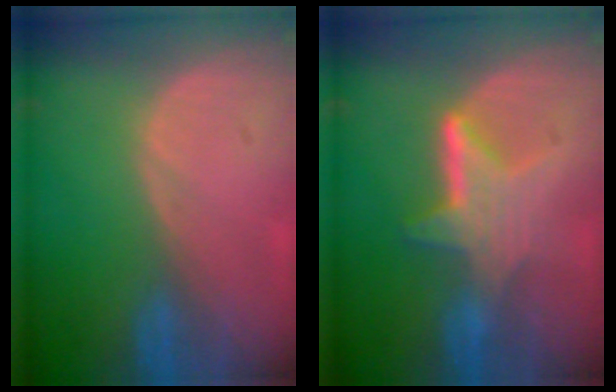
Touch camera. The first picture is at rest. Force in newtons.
{"total": 6.5, "press": 5.9, "slide": 2.8}